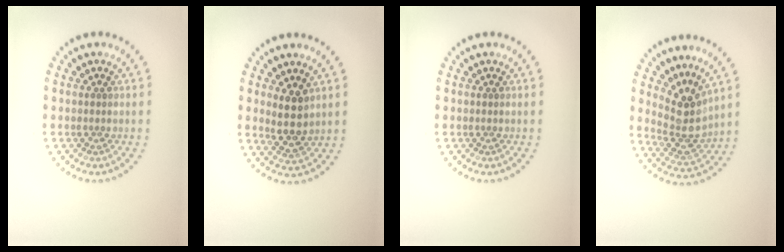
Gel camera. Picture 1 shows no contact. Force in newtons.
{"total": 2.9, "press": 2.5, "slide": 1.4}
{"total": 0.0}
{"total": 3.8, "press": 2.8, "slide": 2.6}